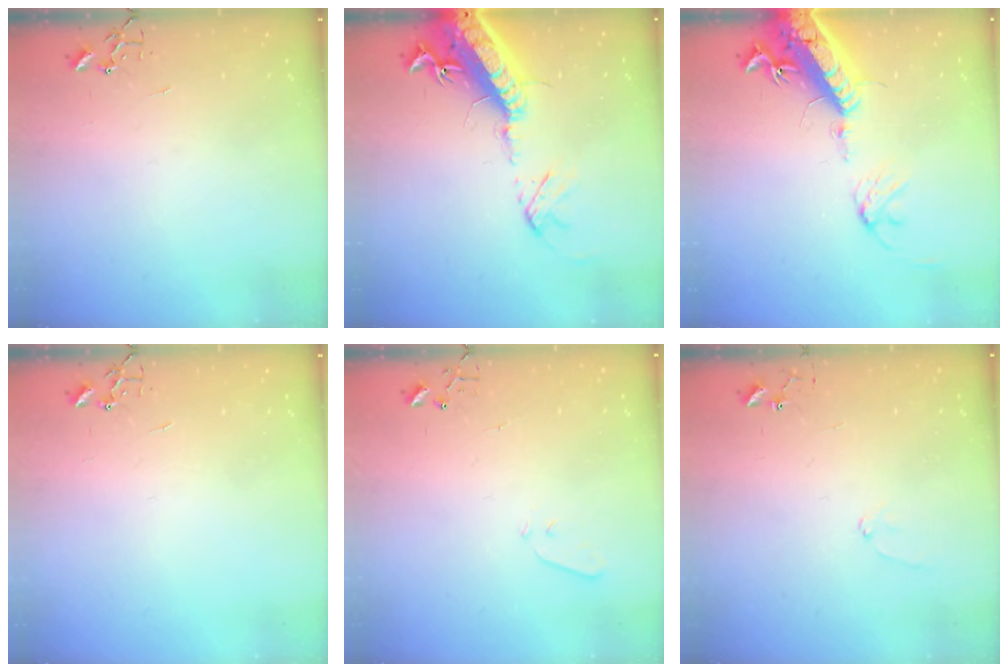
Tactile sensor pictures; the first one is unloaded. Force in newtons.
{"total": 20.9, "press": 20.3, "slide": 4.9}
{"total": 18.2, "press": 17.7, "slide": 4.2}
{"total": 0.0}
{"total": 3.3, "press": 3.2, "slide": 0.6}
{"total": 6.6, "press": 6.6, "slide": 0.8}